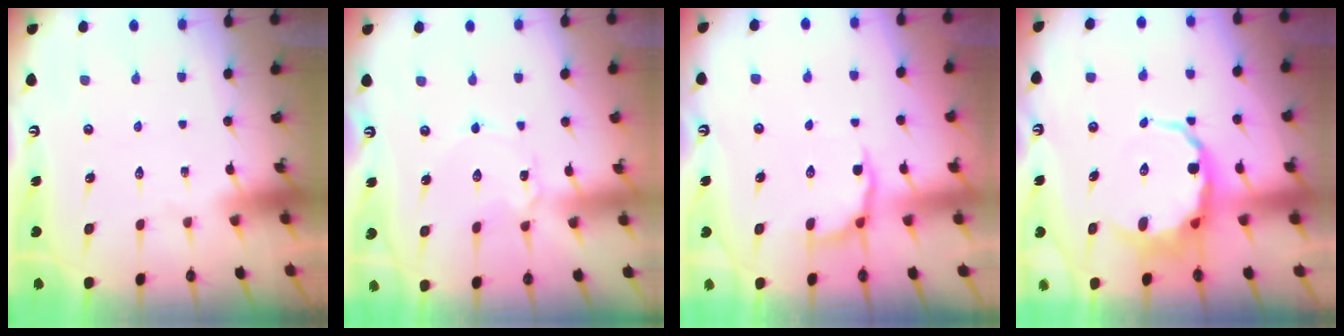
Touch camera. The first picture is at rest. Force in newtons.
{"total": 2.7, "press": 2.7, "slide": 0.2}
{"total": 4.3, "press": 3.8, "slide": 2.2}
{"total": 7.7, "press": 7.3, "slide": 2.4}